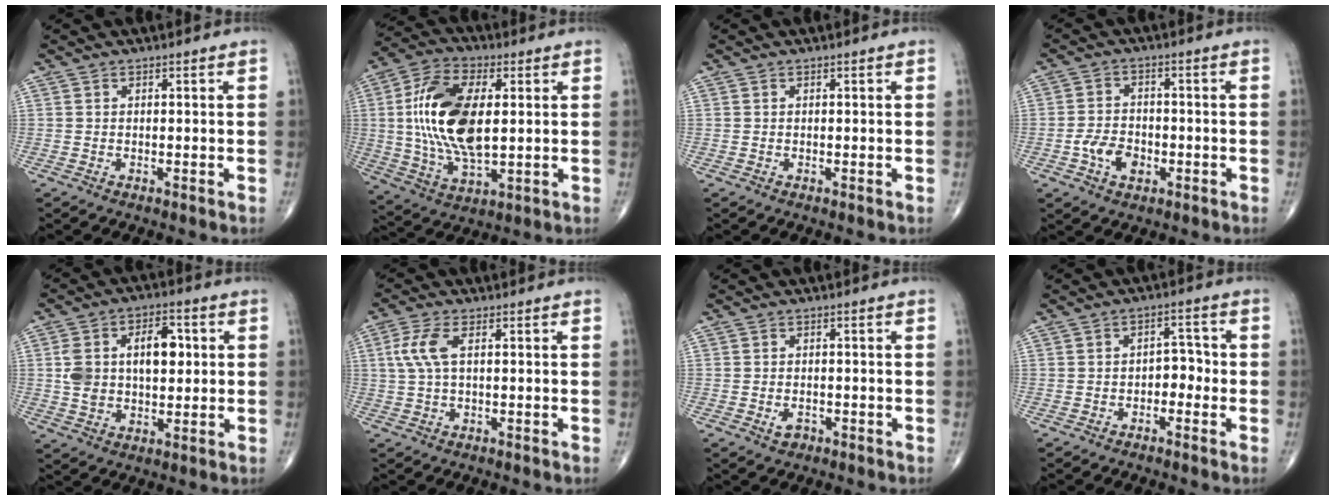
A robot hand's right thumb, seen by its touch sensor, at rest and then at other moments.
{"total": 18.1, "force": [2.0, 9.0, 15.5], "torque": [-0.304, -0.003, 0.039]}
{"total": 0.0}
{"total": 6.2, "force": [-2.1, 4.2, 4.1], "torque": [-0.059, 0.012, -0.039]}
{"total": 12.3, "force": [1.8, 7.4, 9.6], "torque": [-0.147, 0.016, 0.035]}
{"total": 5.3, "force": [1.1, 2.2, 4.7], "torque": [-0.128, 0.015, 0.023]}
{"total": 2.0, "force": [-0.9, 1.4, 1.1], "torque": [-0.016, 0.003, -0.012]}
{"total": 3.9, "force": [-1.2, 2.6, 2.6], "torque": [-0.019, 0.019, -0.027]}